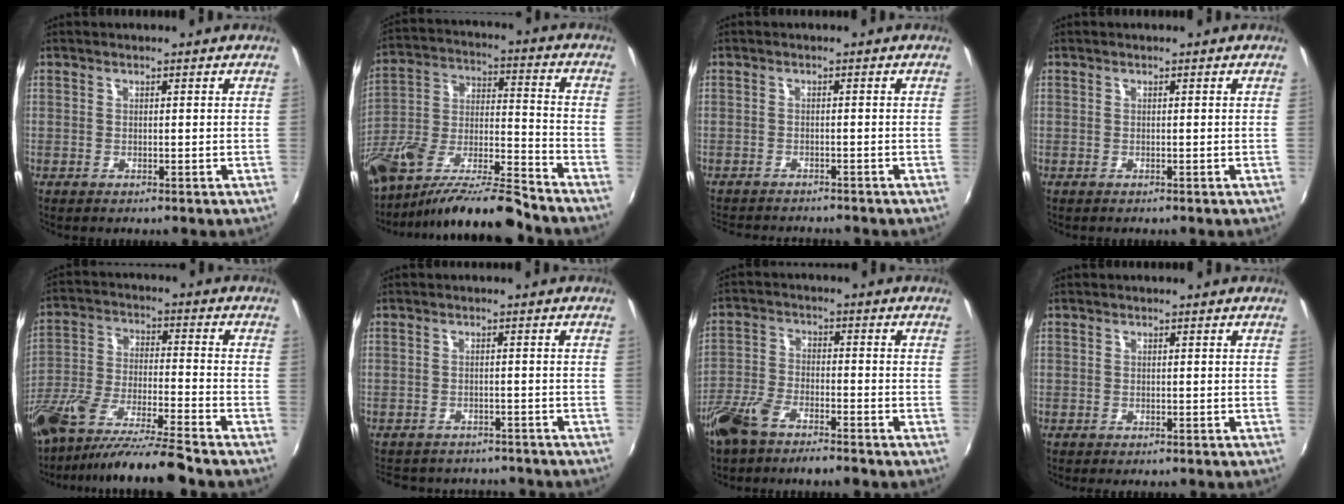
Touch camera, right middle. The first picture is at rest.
{"total": 16.9, "force": [-13.8, 2.2, 9.5], "torque": [-0.185, -0.017, -0.251]}
{"total": 6.5, "force": [-6.1, 1.1, 1.9], "torque": [-0.053, -0.015, -0.093]}
{"total": 0.0}
{"total": 16.5, "force": [-13.9, 0.1, 9.0], "torque": [-0.180, -0.034, -0.253]}
{"total": 12.4, "force": [-10.8, 4.6, 4.0], "torque": [-0.095, -0.004, -0.143]}
{"total": 8.8, "force": [-6.8, 2.8, 4.8], "torque": [-0.114, -0.010, -0.133]}
{"total": 1.0, "force": [-0.8, 0.5, 0.1], "torque": [-0.007, 0.000, -0.013]}